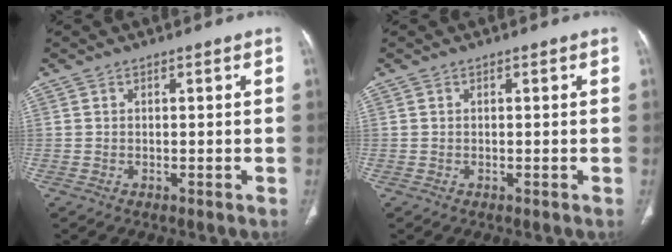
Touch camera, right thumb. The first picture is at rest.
{"total": 0.0}